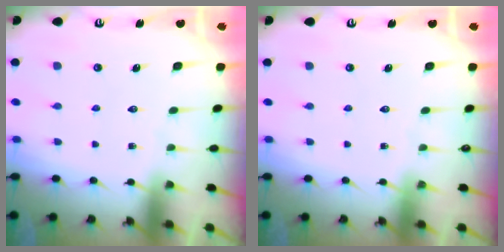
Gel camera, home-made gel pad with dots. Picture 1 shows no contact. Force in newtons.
{"total": 0.0}